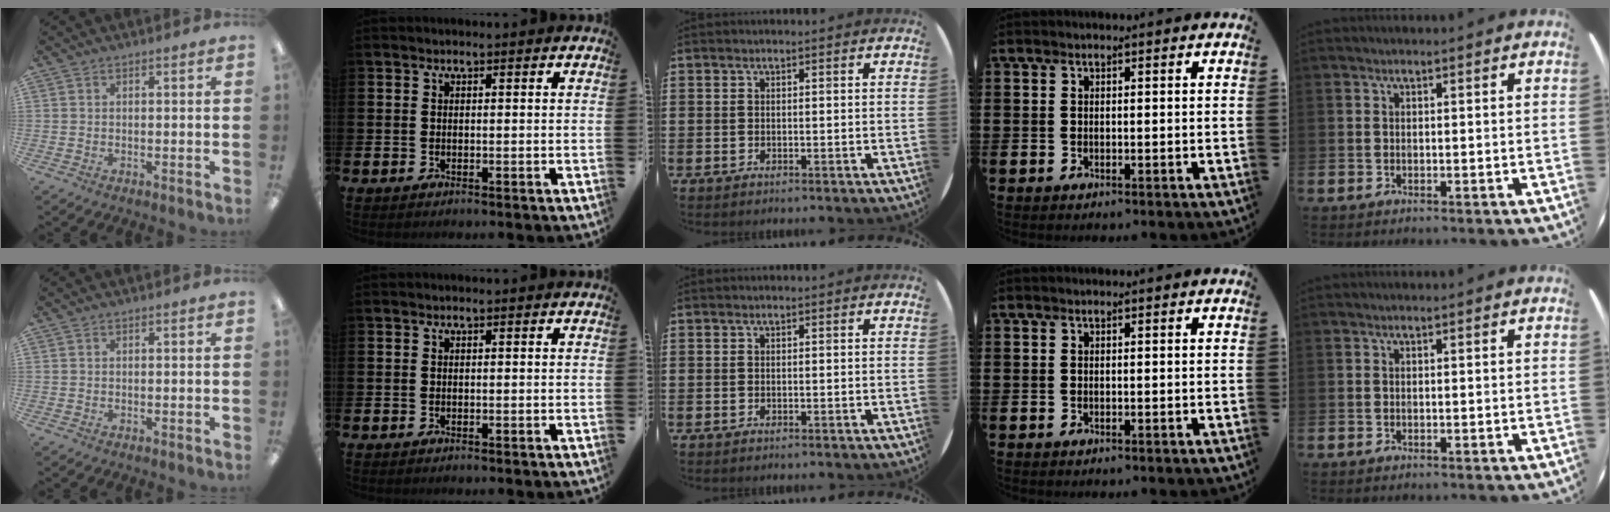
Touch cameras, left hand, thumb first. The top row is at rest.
{}